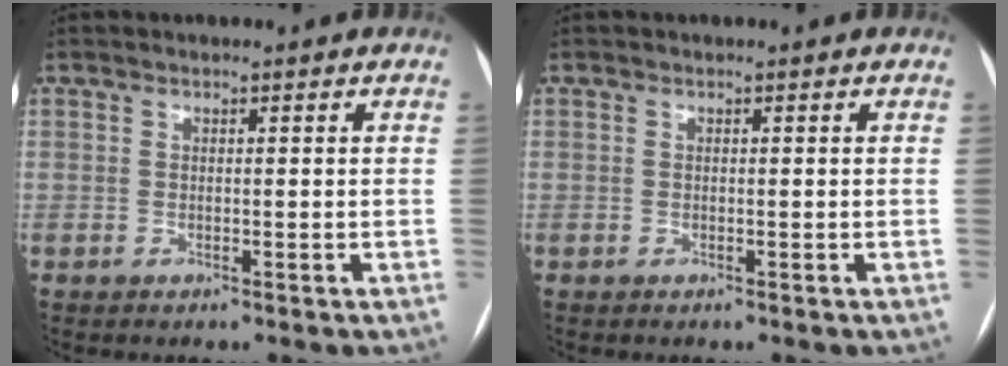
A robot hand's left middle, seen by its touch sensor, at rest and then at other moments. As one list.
[{"total": 0.0}]